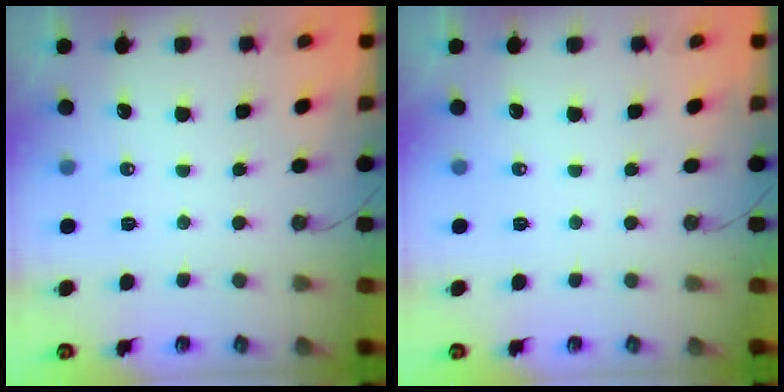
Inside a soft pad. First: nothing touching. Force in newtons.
{"total": 0.0}